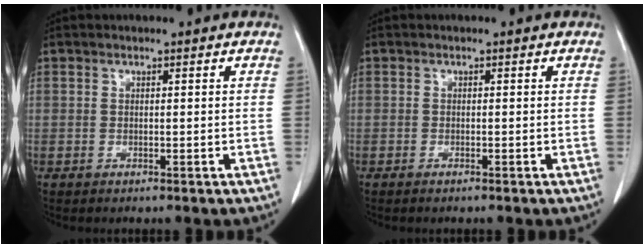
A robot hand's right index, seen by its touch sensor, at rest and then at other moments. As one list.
[{"total": 0.7, "force": [-0.6, 0.1, 0.3], "torque": [-0.012, -0.001, -0.008]}]